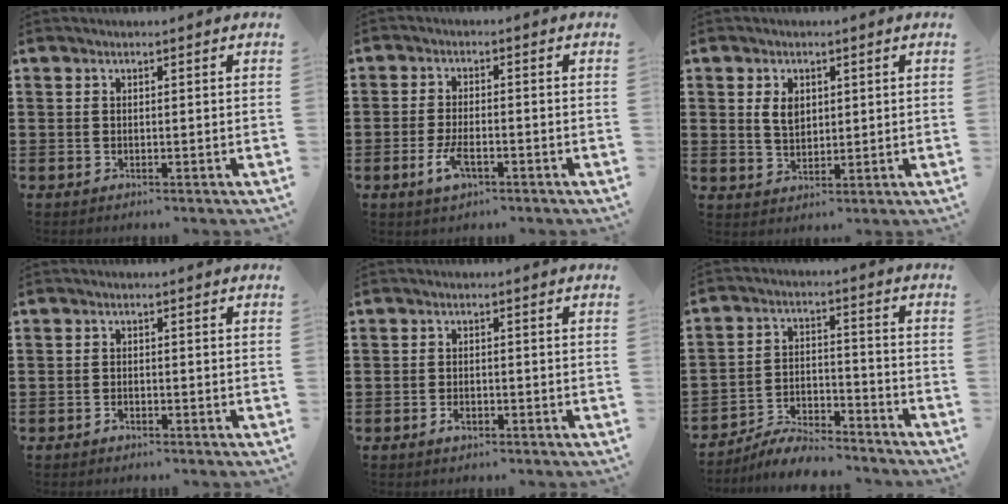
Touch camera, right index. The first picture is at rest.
{"total": 4.5, "force": [-1.8, 1.9, 3.7], "torque": [-0.082, -0.003, -0.037]}
{"total": 3.5, "force": [1.0, 2.3, 2.4], "torque": [-0.054, 0.008, 0.018]}
{"total": 1.0, "force": [-0.7, 0.5, 0.4], "torque": [-0.009, -0.002, -0.013]}
{"total": 1.6, "force": [-0.8, 0.9, 1.0], "torque": [-0.020, -0.001, -0.016]}
{"total": 6.2, "force": [-5.9, 1.0, 1.4], "torque": [-0.035, 0.009, -0.116]}